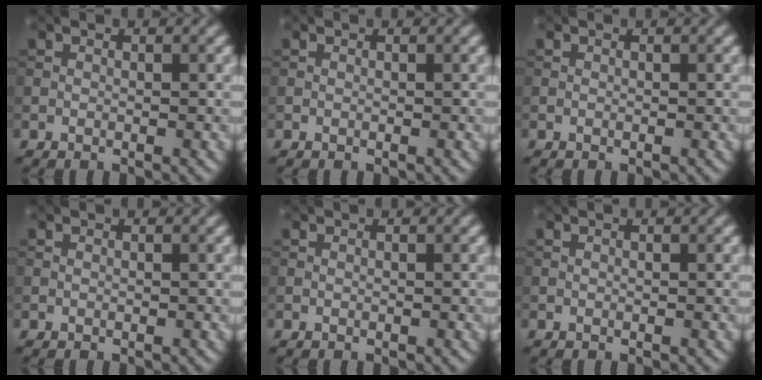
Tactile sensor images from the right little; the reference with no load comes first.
{"total": 0.0}
{"total": 0.0}
{"total": 0.0}
{"total": 0.0}
{"total": 0.0}